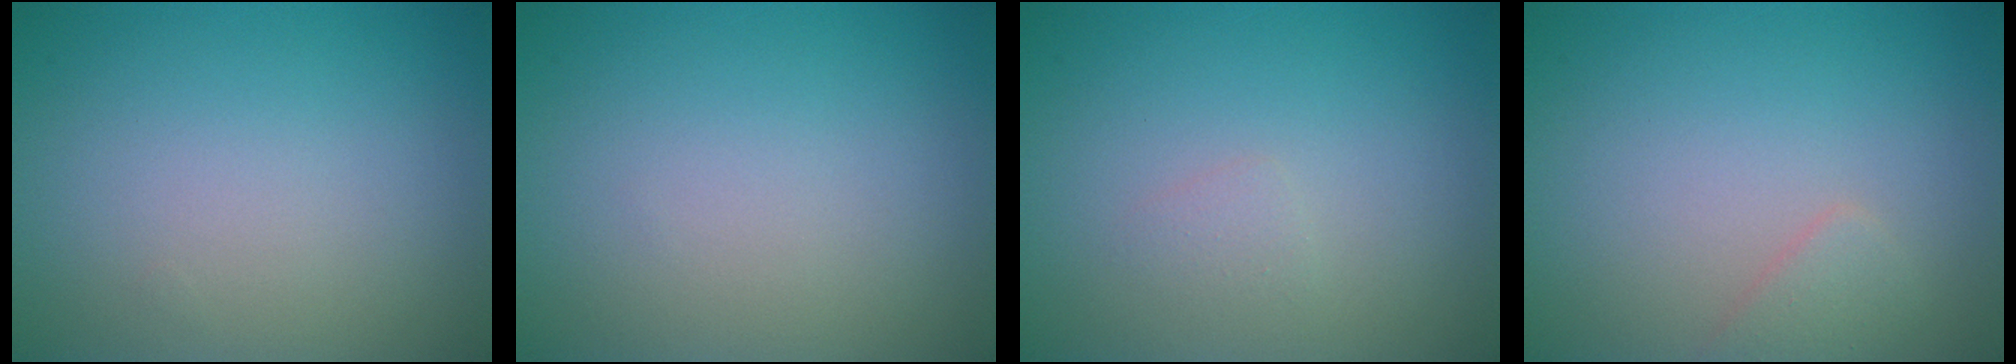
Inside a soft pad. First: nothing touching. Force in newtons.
{"total": 0.0}
{"total": 0.7, "press": 0.7, "slide": 0.0}
{"total": 1.2, "press": 1.2, "slide": 0.0}